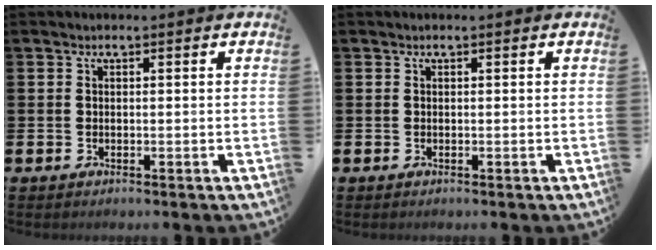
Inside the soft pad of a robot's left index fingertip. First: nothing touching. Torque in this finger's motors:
{"motor_torque": [0.00, 0.00, 0.00, 0.00]}